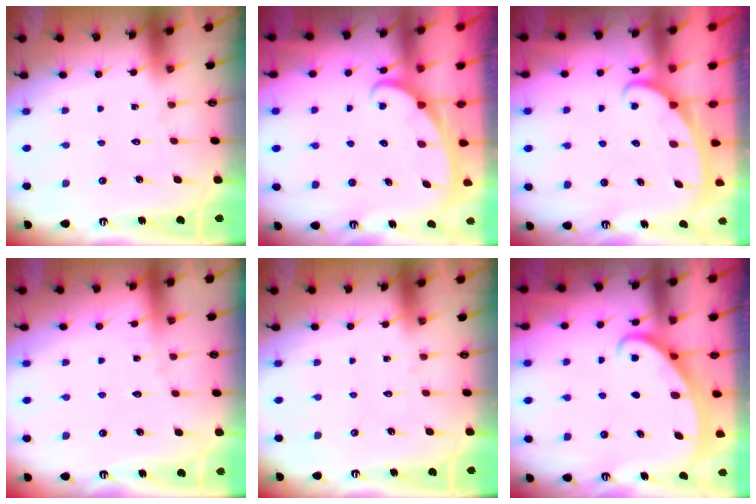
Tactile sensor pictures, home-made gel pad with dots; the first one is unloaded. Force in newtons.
{"total": 2.5, "press": 2.5, "slide": 0.4}
{"total": 2.4, "press": 2.4, "slide": 0.4}
{"total": 1.5, "press": 1.5, "slide": 0.2}
{"total": 0.0}
{"total": 2.5, "press": 2.5, "slide": 0.4}